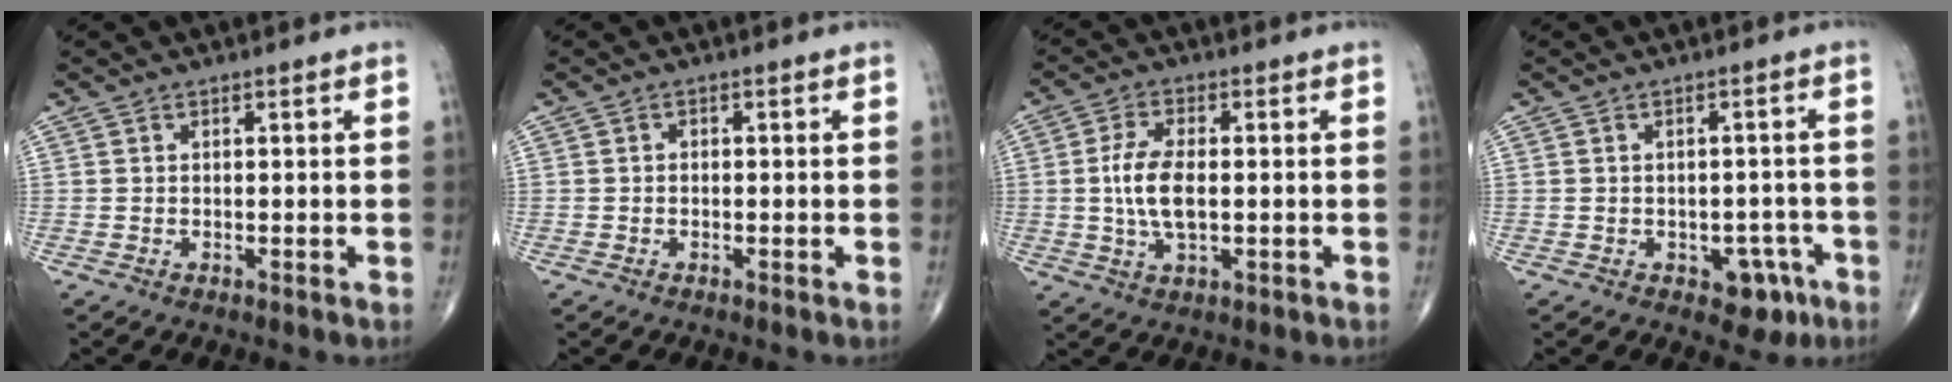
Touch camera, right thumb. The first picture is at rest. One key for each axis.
{"total": 0.5, "fx": -0.2, "fy": 0.4, "fz": 0.2, "tx": 0.003, "ty": 0.002, "tz": -0.010}
{"total": 7.7, "fx": -0.2, "fy": 3.6, "fz": 6.8, "tx": -0.139, "ty": -0.002, "tz": -0.008}
{"total": 5.4, "fx": -2.6, "fy": 3.6, "fz": 3.1, "tx": -0.010, "ty": 0.017, "tz": -0.030}